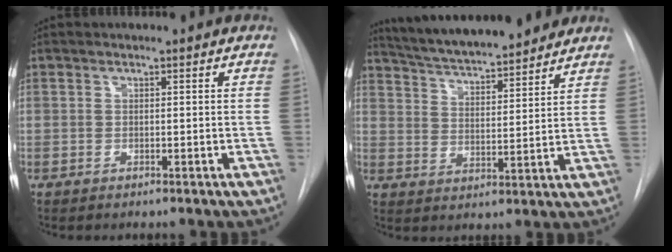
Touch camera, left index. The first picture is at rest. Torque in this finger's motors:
{"motor_torque": [0.17, -0.58, 0.44, 0.08]}